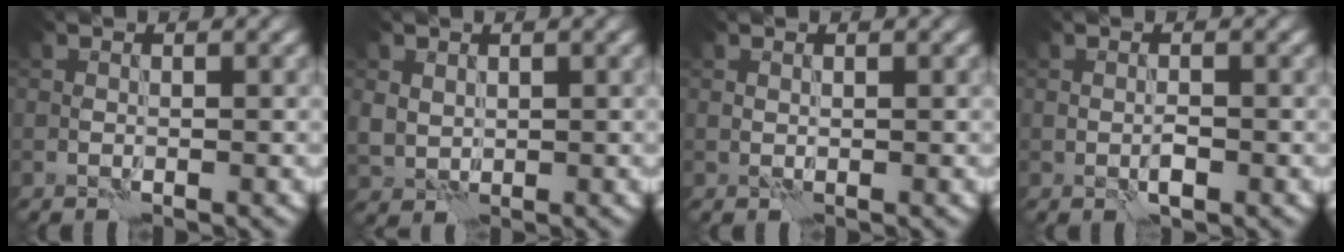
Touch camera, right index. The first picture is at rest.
{"total": 2.0, "force": [0.9, 1.6, 0.8], "torque": [-0.021, 0.001, 0.019]}
{"total": 0.0}
{"total": 1.1, "force": [-0.5, 0.3, 0.9], "torque": [-0.018, 0.001, -0.011]}